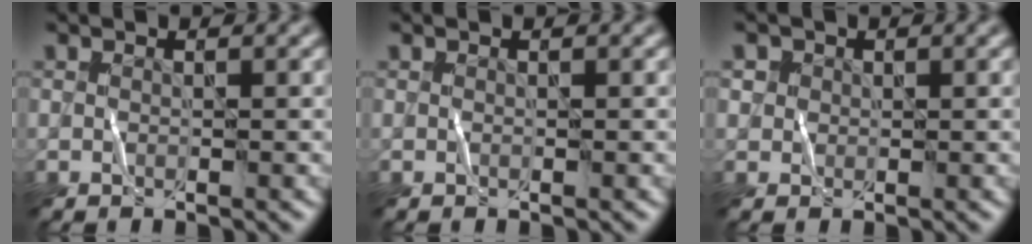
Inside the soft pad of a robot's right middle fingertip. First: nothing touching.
{"total": 0.0}
{"total": 1.3, "force": [0.8, 1.1, 0.0], "torque": [0.004, 0.006, -0.003]}